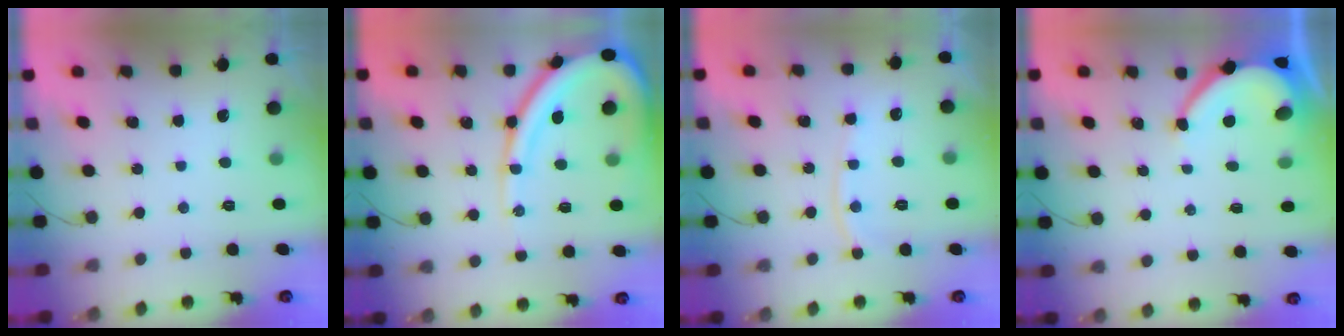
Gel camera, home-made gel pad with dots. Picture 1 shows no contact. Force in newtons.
{"total": 14.6, "press": 14.5, "slide": 1.3}
{"total": 8.9, "press": 8.9, "slide": 1.2}
{"total": 6.8, "press": 6.8, "slide": 0.5}